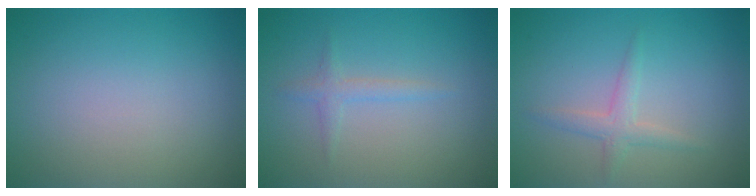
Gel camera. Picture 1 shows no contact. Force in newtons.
{"total": 1.3, "press": 1.2, "slide": 0.0}
{"total": 1.8, "press": 1.8, "slide": 0.1}